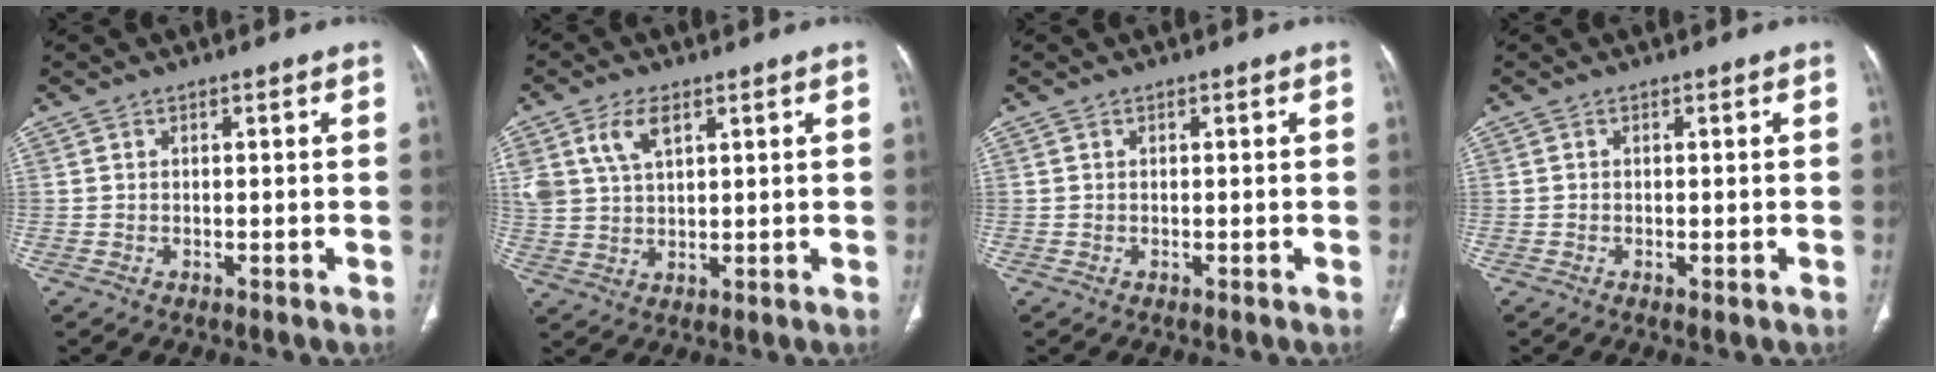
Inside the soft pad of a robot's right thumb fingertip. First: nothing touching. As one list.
[{"total": 7.4, "force": [3.6, 4.0, 5.1], "torque": [-0.099, -0.007, 0.076]}, {"total": 0.0}, {"total": 0.8, "force": [-0.3, 0.3, 0.7], "torque": [-0.016, -0.004, -0.004]}]